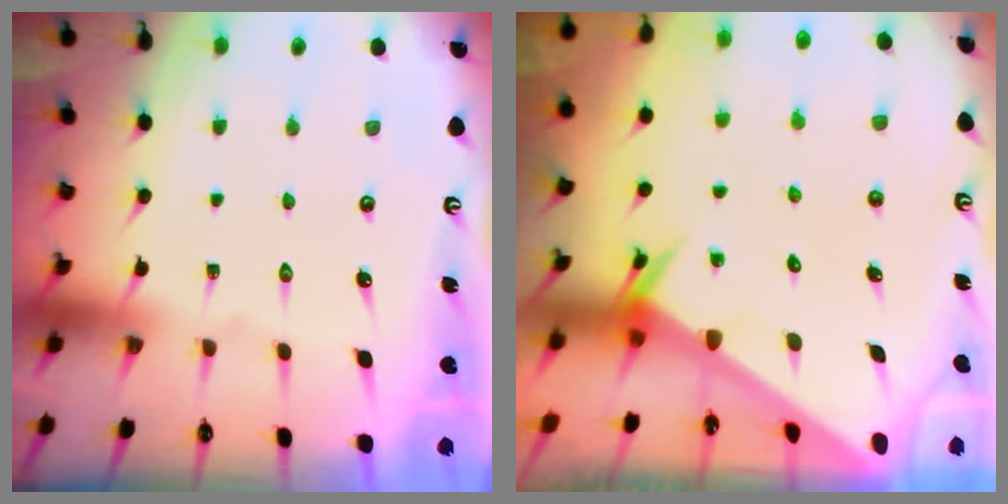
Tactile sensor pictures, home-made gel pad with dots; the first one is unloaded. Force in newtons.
{"total": 2.5, "press": 2.5, "slide": 0.1}